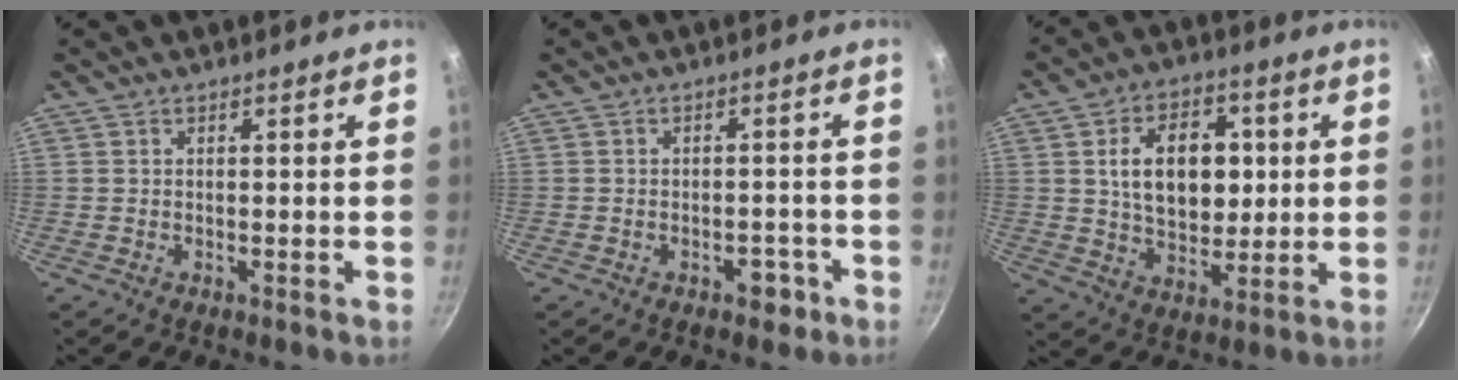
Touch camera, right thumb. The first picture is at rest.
{"total": 3.4, "force": [-1.9, 2.1, 1.9], "torque": [-0.006, 0.023, -0.015]}
{"total": 14.6, "force": [2.5, 9.7, 10.7], "torque": [-0.132, -0.002, 0.041]}